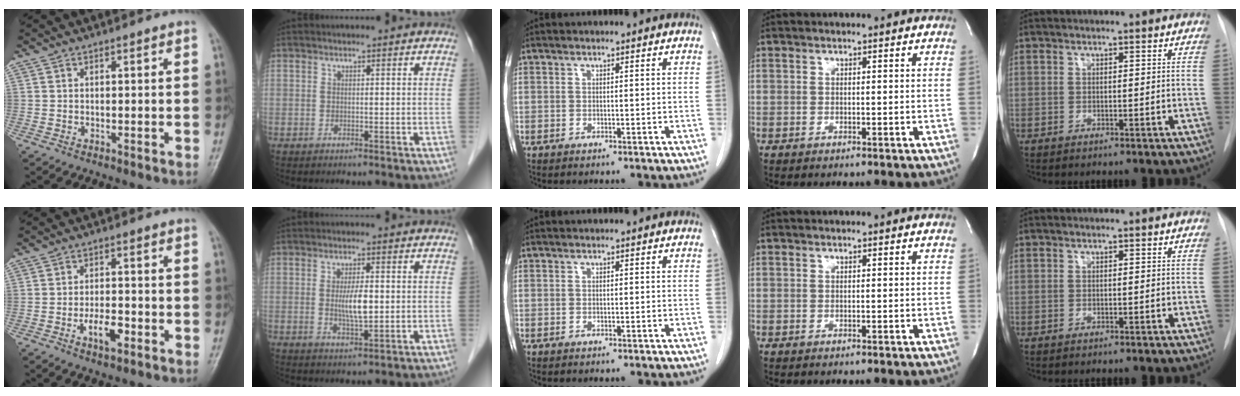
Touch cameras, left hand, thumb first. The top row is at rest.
{"thumb": {"total": 5.0, "force": [-2.3, 2.2, 3.8], "torque": [-0.062, 0.010, -0.036]}, "index": {"total": 4.7, "force": [0.0, 1.0, 4.6], "torque": [-0.088, -0.006, 0.001]}}